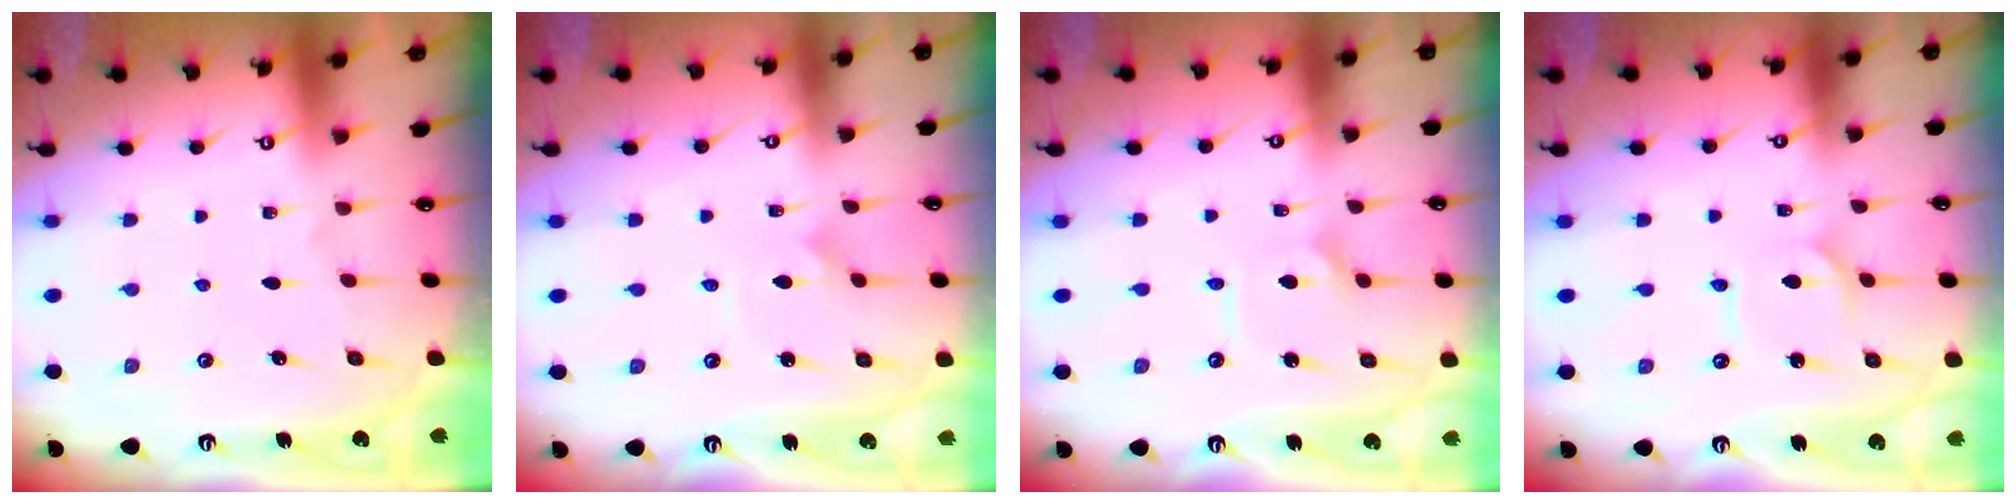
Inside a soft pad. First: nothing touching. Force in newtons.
{"total": 1.7, "press": 1.7, "slide": 0.0}
{"total": 2.7, "press": 2.7, "slide": 0.4}
{"total": 2.3, "press": 2.2, "slide": 0.3}